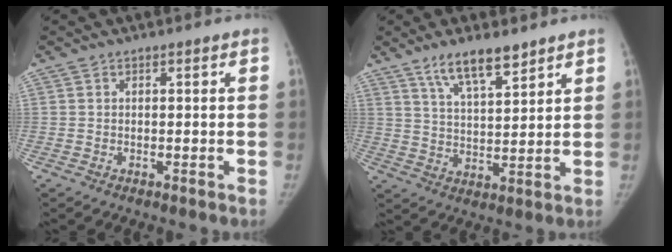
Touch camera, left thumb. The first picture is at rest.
{"total": 8.9, "force": [6.4, 2.4, 5.7], "torque": [-0.082, -0.037, 0.120]}